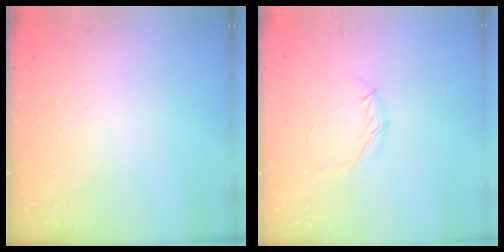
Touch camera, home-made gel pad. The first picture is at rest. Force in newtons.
{"total": 5.0, "press": 4.9, "slide": 1.2}